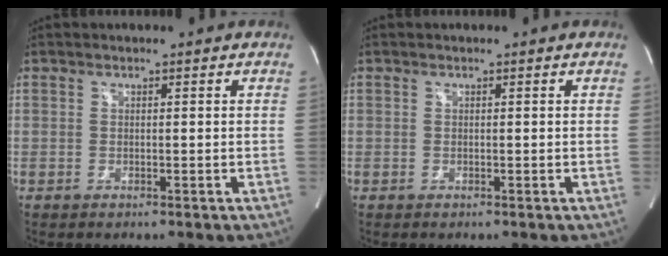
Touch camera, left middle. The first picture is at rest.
{"total": 0.0}